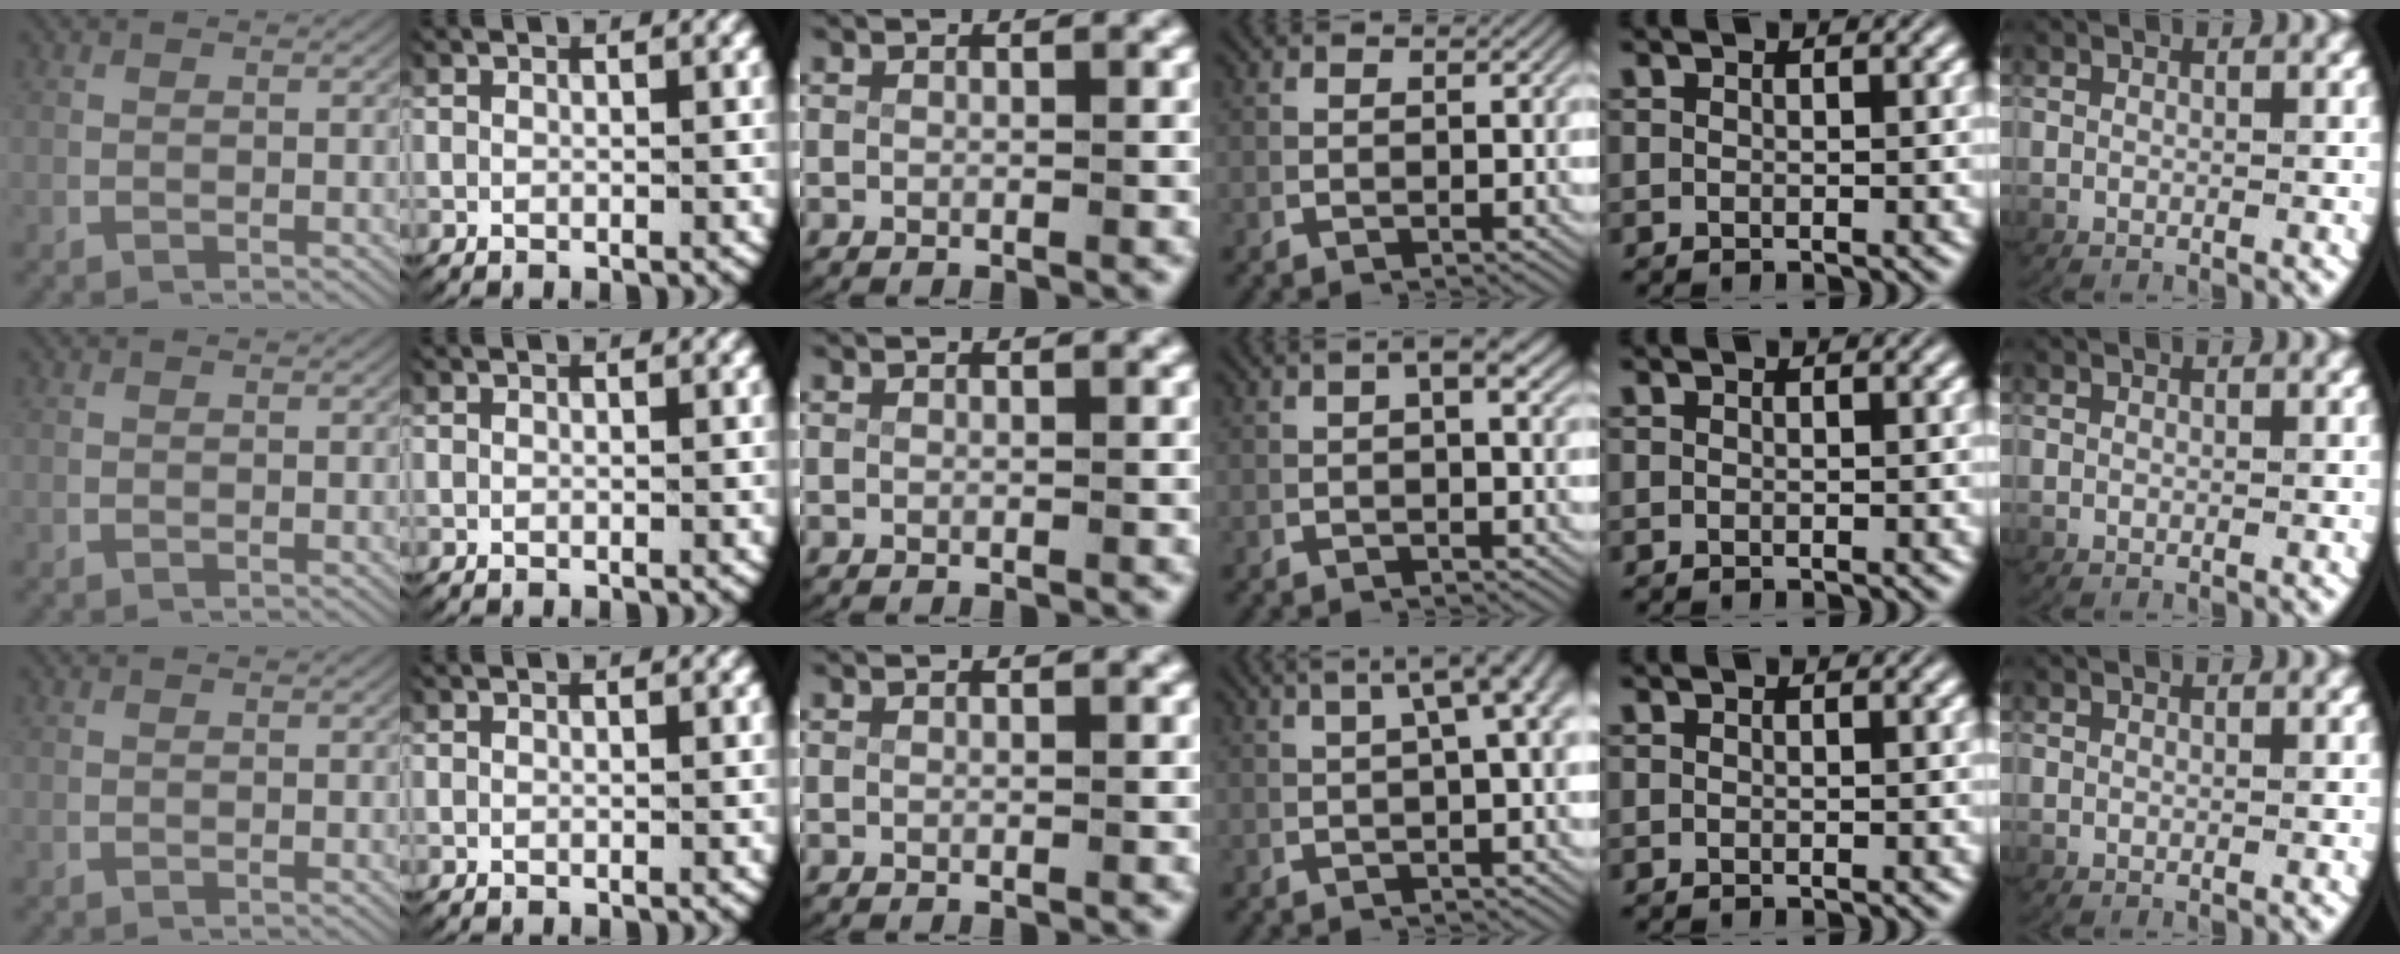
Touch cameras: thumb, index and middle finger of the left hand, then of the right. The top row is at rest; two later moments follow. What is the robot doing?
{"motion": "lift_and_place", "object": "map"}